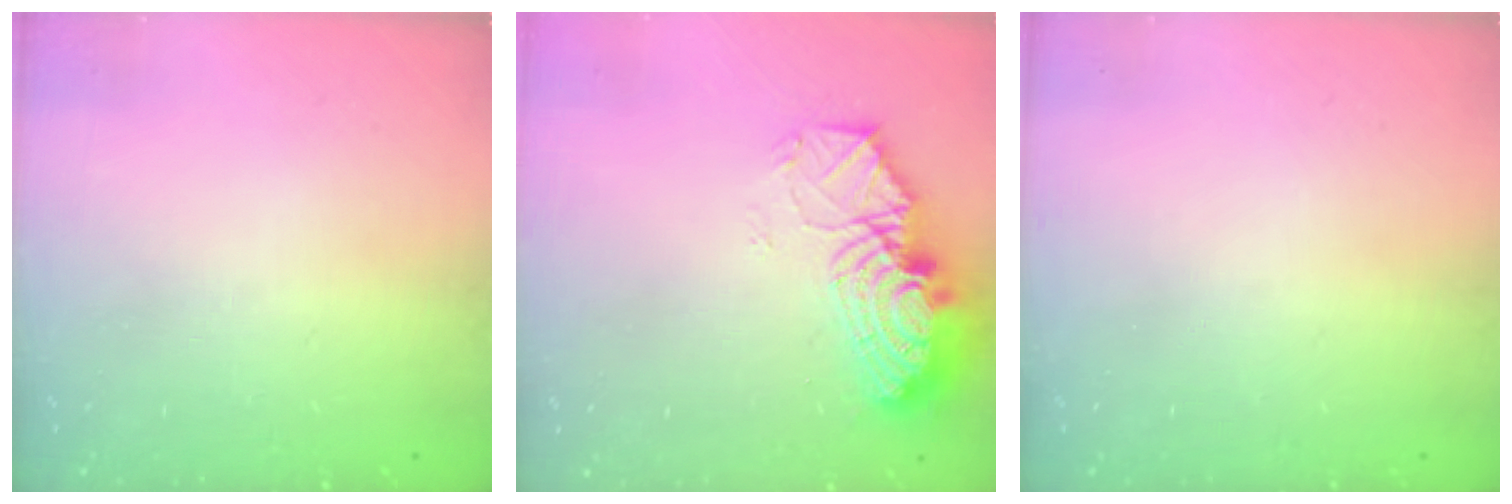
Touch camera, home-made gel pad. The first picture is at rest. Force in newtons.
{"total": 15.1, "press": 15.0, "slide": 1.5}
{"total": 0.0}